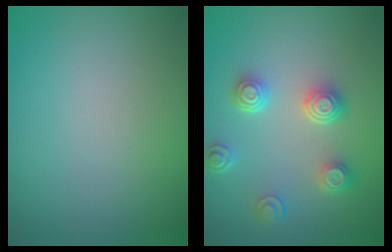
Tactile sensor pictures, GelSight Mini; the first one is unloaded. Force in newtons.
{"total": 3.9, "press": 3.0, "slide": 2.5}